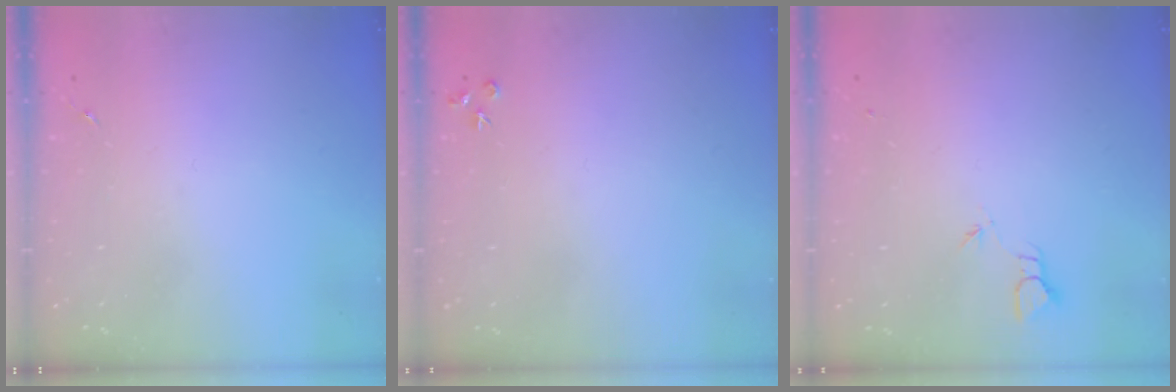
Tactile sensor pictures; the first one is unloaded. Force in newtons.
{"total": 3.5, "press": 3.5, "slide": 0.4}
{"total": 2.0, "press": 2.0, "slide": 0.1}